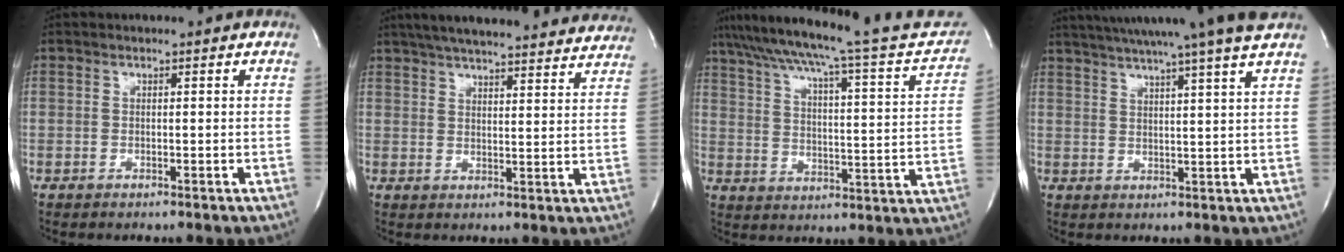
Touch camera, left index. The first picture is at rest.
{"total": 28.2, "force": [25.4, 4.3, 11.6], "torque": [-0.192, -0.011, 0.315]}
{"total": 28.1, "force": [24.8, 2.2, 12.9], "torque": [-0.199, -0.028, 0.318]}
{"total": 17.8, "force": [15.2, -2.0, 9.0], "torque": [-0.154, -0.012, 0.205]}